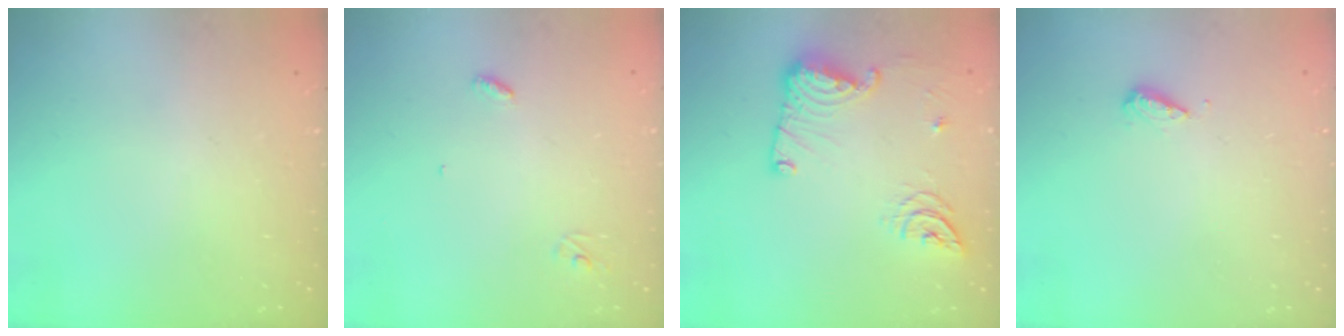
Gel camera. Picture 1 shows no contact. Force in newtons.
{"total": 3.2, "press": 3.2, "slide": 0.3}
{"total": 14.3, "press": 14.2, "slide": 1.4}
{"total": 5.2, "press": 5.2, "slide": 0.5}